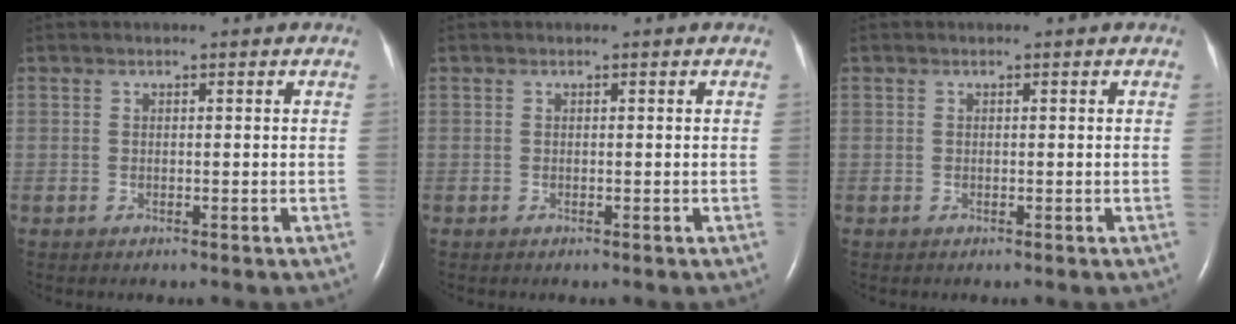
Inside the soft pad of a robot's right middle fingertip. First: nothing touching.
{"total": 0.0}
{"total": 0.0}